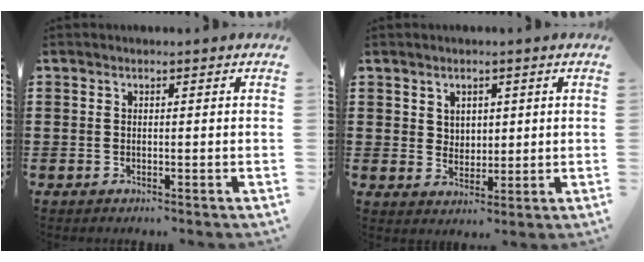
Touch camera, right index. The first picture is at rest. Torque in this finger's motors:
{"motor_torque": [-0.07, 0.38, 0.00, -0.01]}